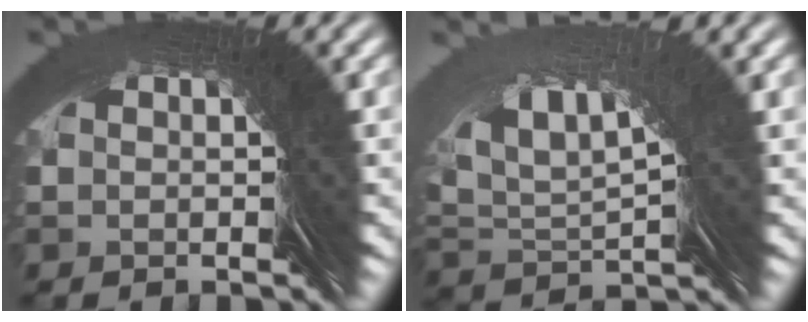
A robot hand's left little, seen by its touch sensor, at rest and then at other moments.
{"total": 4.5, "force": [3.6, -2.4, 1.4], "torque": [-0.016, 0.036, 0.053]}